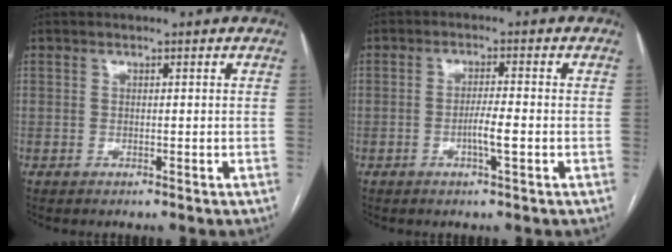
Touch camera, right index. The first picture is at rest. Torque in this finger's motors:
{"motor_torque": [0.85, 0.71, 0.04, 0.05]}